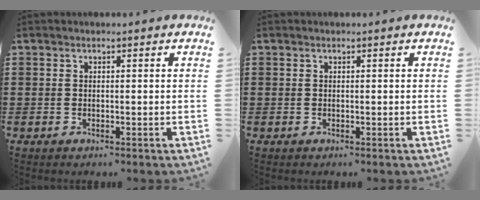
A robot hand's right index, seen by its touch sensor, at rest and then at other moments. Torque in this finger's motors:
{"motor_torque": [0.11, 0.09, 0.00, 0.00]}